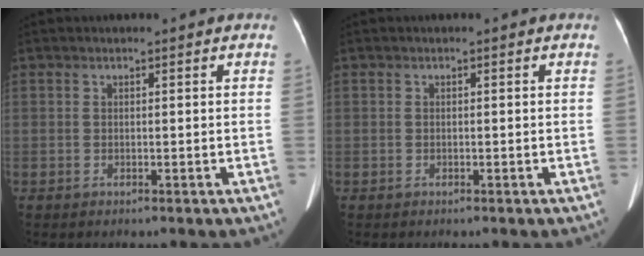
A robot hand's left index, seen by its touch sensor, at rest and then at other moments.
{"total": 0.0}